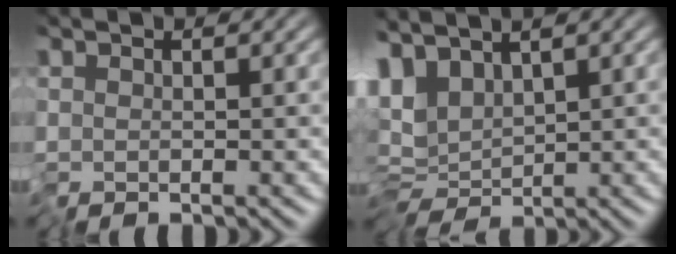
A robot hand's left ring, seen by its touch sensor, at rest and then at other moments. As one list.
[{"total": 6.8, "force": [2.0, 3.4, 5.5], "torque": [-0.096, 0.006, 0.042]}]